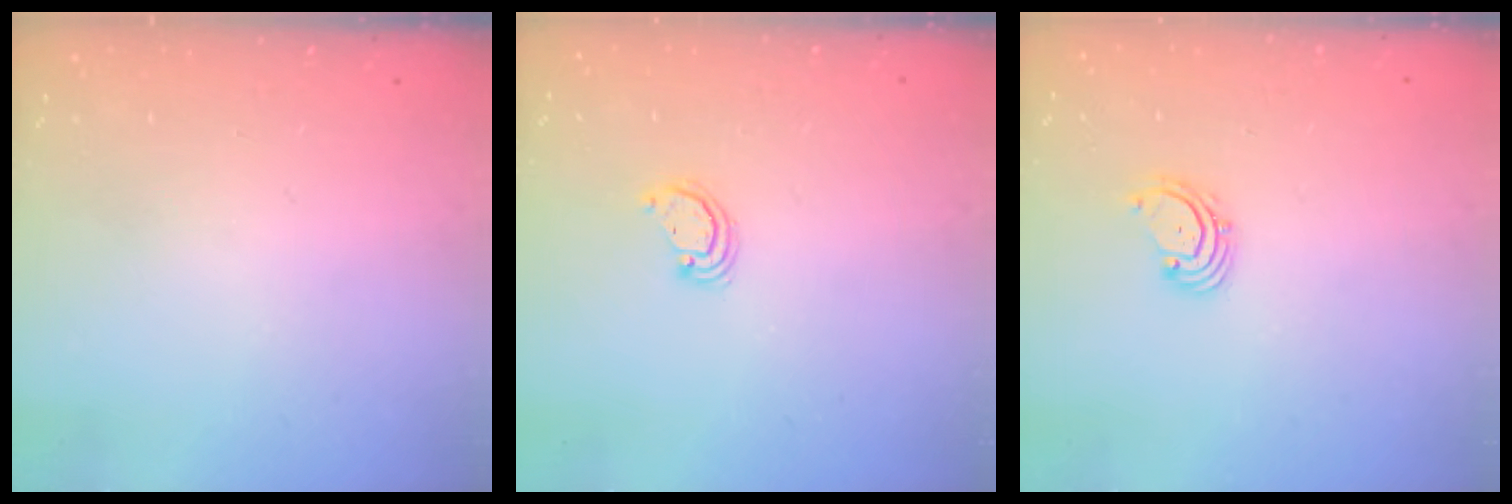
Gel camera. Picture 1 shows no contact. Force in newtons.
{"total": 2.5, "press": 2.5, "slide": 0.2}
{"total": 2.2, "press": 2.1, "slide": 0.7}